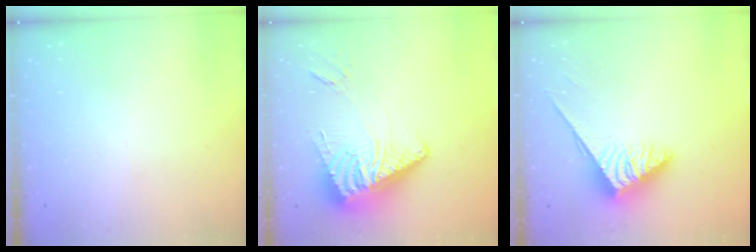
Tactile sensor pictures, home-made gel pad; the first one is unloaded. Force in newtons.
{"total": 16.3, "press": 16.2, "slide": 1.8}
{"total": 3.6, "press": 3.6, "slide": 0.6}